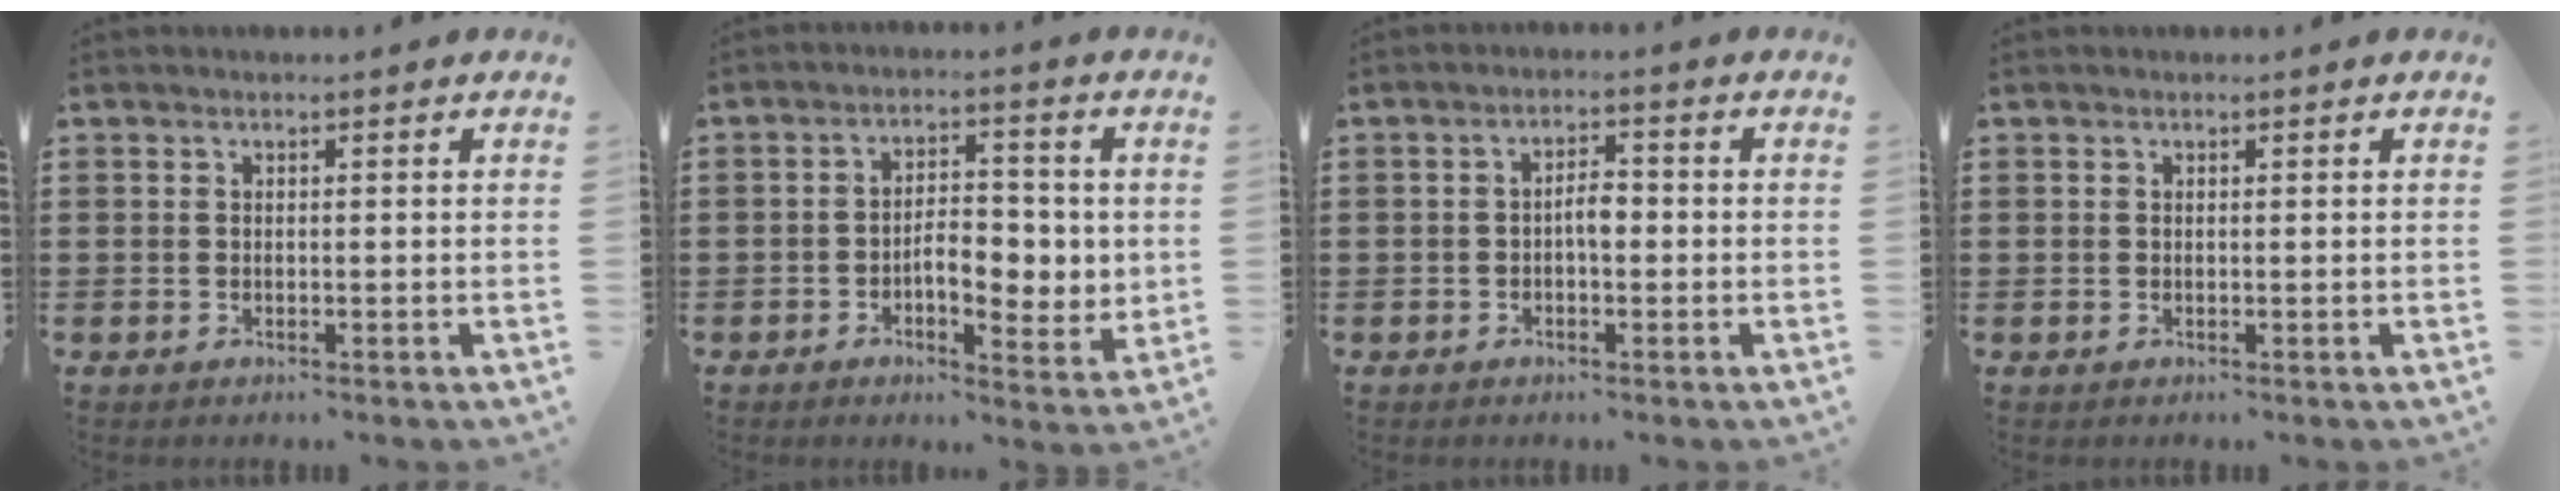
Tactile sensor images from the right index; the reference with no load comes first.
{"total": 6.0, "force": [-0.9, 3.2, 5.0], "torque": [-0.070, 0.002, -0.024]}
{"total": 3.0, "force": [-0.5, 1.1, 2.8], "torque": [-0.052, 0.004, -0.011]}
{"total": 0.5, "force": [0.1, 0.5, 0.0], "torque": [-0.001, 0.004, 0.002]}